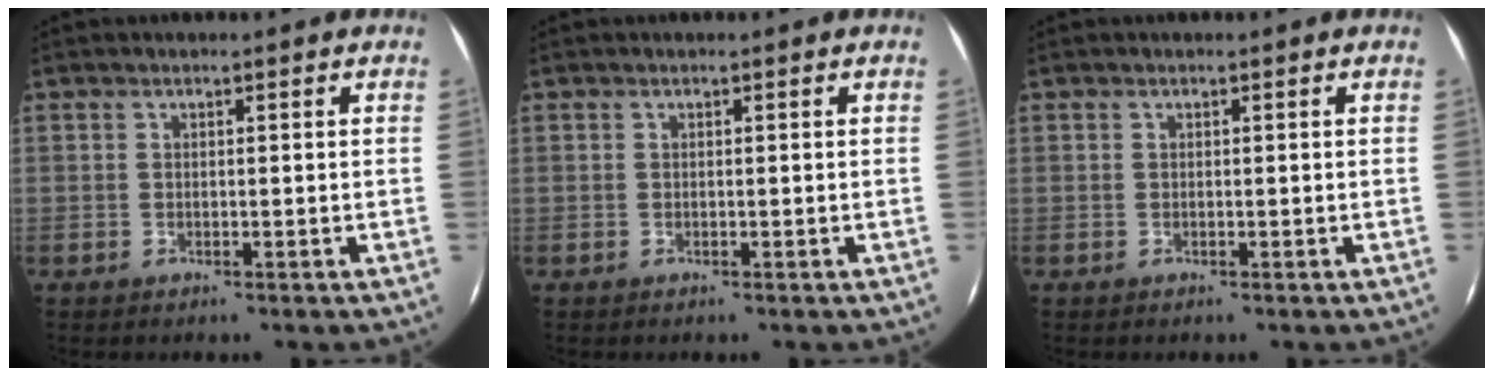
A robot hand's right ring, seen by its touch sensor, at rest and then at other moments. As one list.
[{"total": 0.0}, {"total": 0.0}]